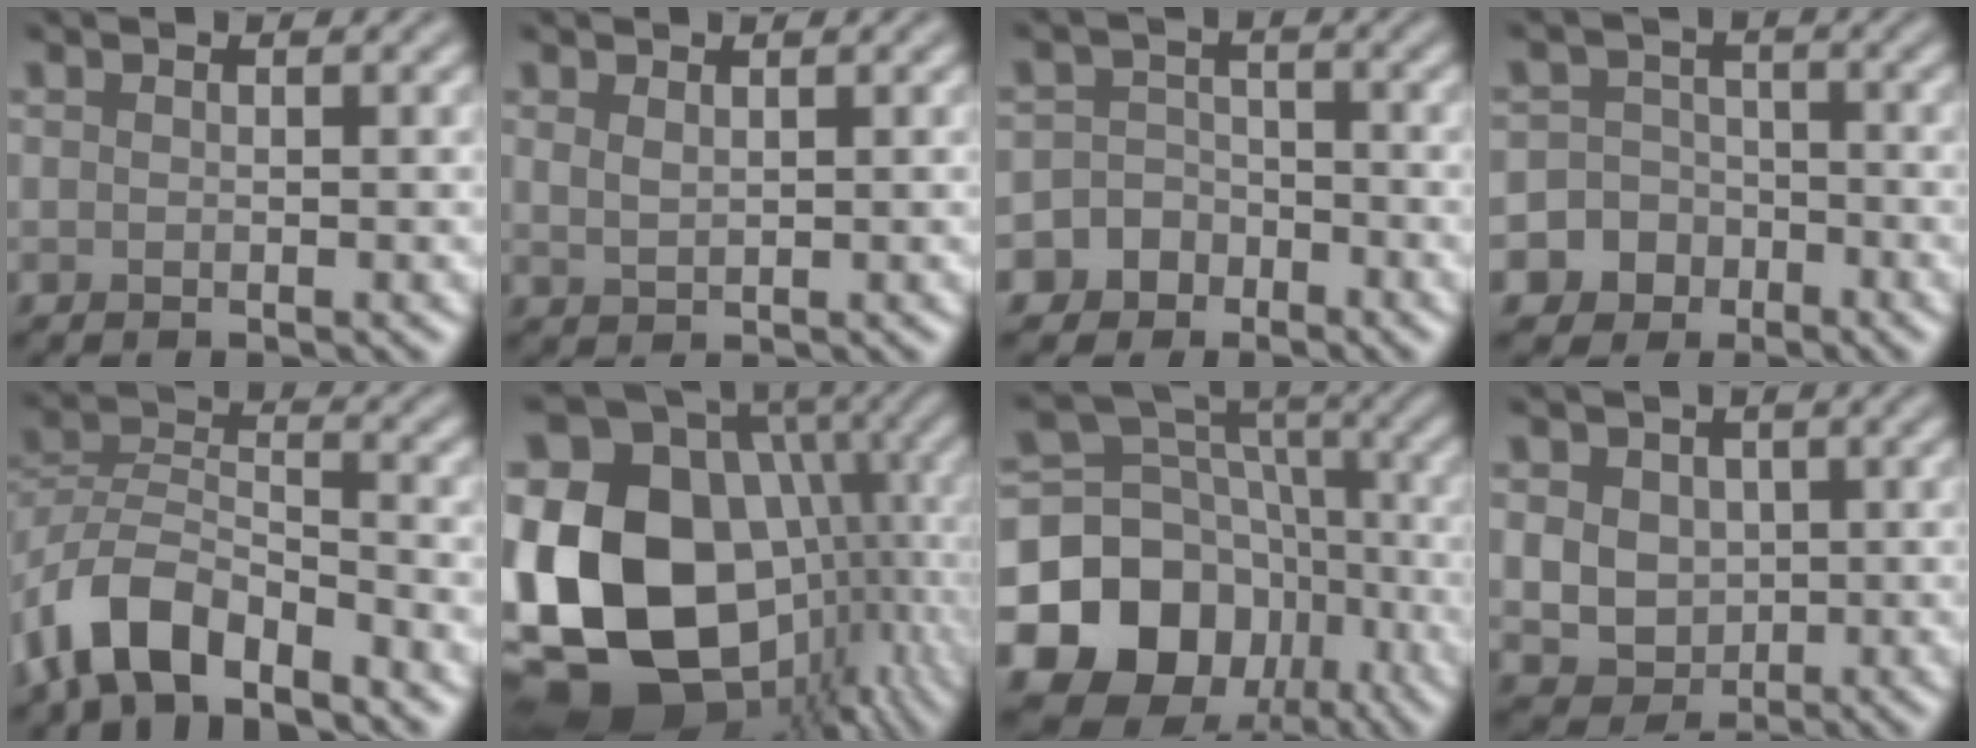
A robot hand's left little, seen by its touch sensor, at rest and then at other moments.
{"total": 1.2, "force": [0.8, 0.5, 0.8], "torque": [-0.020, -0.002, 0.020]}
{"total": 5.5, "force": [-3.3, 4.4, 0.3], "torque": [0.024, -0.005, -0.076]}
{"total": 7.2, "force": [-3.8, 6.1, 0.5], "torque": [0.002, -0.009, -0.084]}
{"total": 7.0, "force": [-5.0, 3.0, 3.8], "torque": [-0.062, 0.002, -0.102]}
{"total": 22.8, "force": [-3.1, 18.2, 13.4], "torque": [-0.264, -0.014, -0.060]}
{"total": 14.6, "force": [-6.3, 11.9, 5.6], "torque": [-0.115, -0.005, -0.118]}
{"total": 5.2, "force": [0.7, 4.5, 2.6], "torque": [-0.047, 0.011, 0.006]}